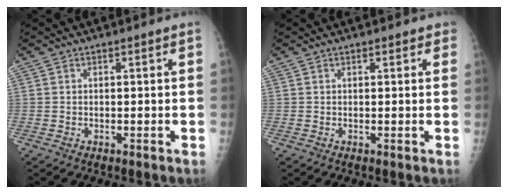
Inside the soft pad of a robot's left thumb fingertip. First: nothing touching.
{"total": 1.3, "force": [0.9, 0.8, 0.6], "torque": [0.005, -0.002, 0.006]}